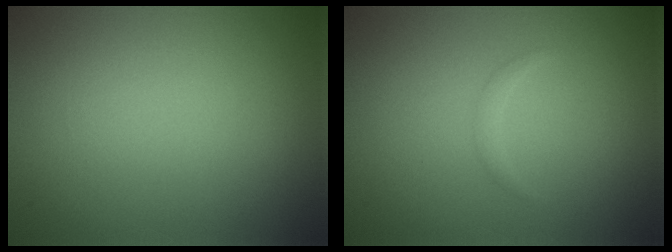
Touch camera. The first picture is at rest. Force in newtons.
{"total": 0.6, "press": 0.6, "slide": 0.0}